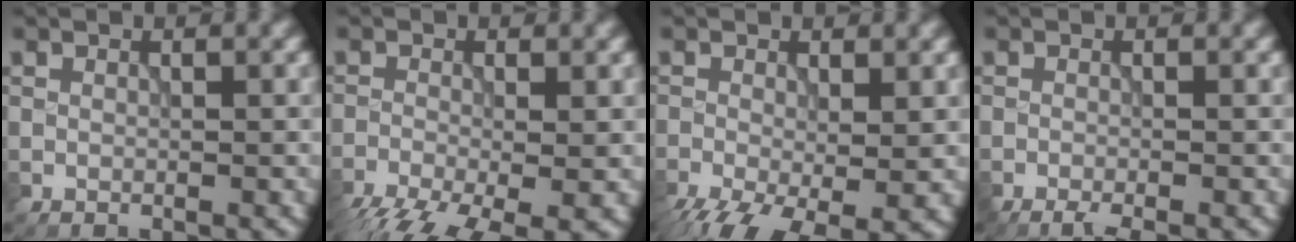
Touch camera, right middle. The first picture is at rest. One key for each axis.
{"total": 8.3, "fx": -5.4, "fy": 2.6, "fz": 5.7, "tx": -0.114, "ty": -0.039, "tz": -0.092}
{"total": 8.5, "fx": -4.3, "fy": 3.4, "fz": 6.5, "tx": -0.126, "ty": -0.037, "tz": -0.067}
{"total": 2.1, "fx": -1.5, "fy": 0.4, "fz": 1.4, "tx": -0.015, "ty": -0.005, "tz": -0.030}